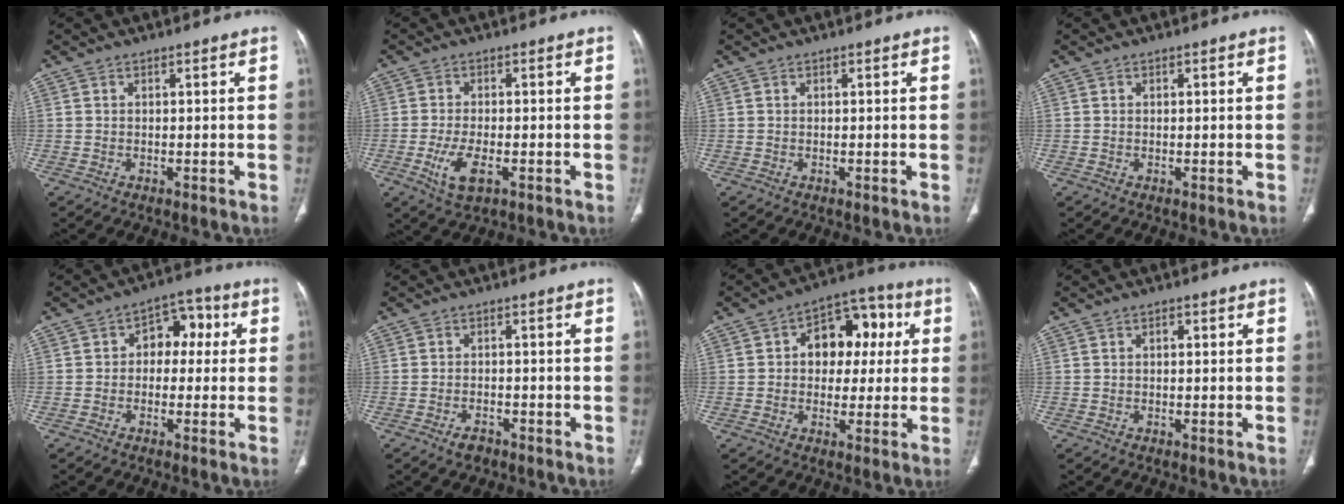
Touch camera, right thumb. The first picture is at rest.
{"total": 6.1, "force": [-2.4, 2.6, 4.9], "torque": [-0.102, 0.002, -0.039]}
{"total": 0.0}
{"total": 0.0}
{"total": 7.4, "force": [0.7, 5.2, 5.1], "torque": [-0.029, 0.026, -0.001]}
{"total": 2.5, "force": [-1.8, 1.3, 1.2], "torque": [-0.021, 0.008, -0.028]}
{"total": 12.7, "force": [2.2, 8.9, 8.9], "torque": [-0.069, 0.024, 0.024]}
{"total": 1.2, "force": [0.4, 0.7, 0.9], "torque": [-0.013, 0.002, 0.006]}